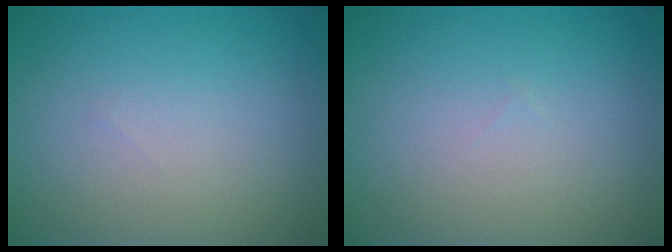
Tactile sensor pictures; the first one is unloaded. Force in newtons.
{"total": 0.0}